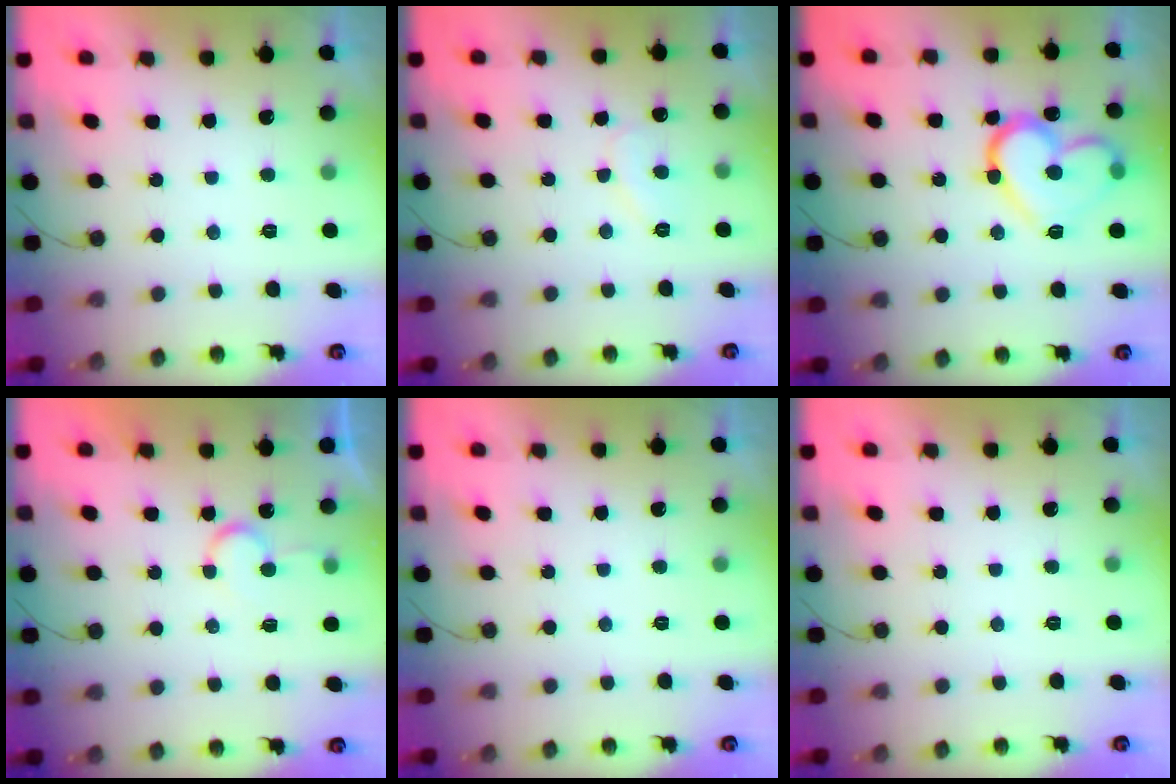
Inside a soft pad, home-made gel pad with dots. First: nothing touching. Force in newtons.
{"total": 6.9, "press": 6.9, "slide": 0.2}
{"total": 15.5, "press": 15.4, "slide": 1.6}
{"total": 5.2, "press": 5.2, "slide": 0.3}
{"total": 0.0}
{"total": 0.0}